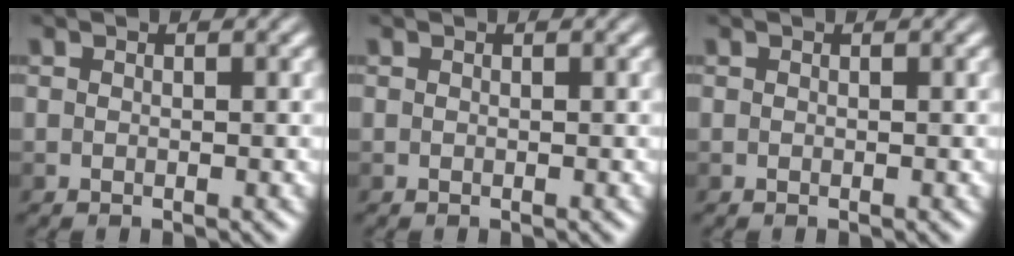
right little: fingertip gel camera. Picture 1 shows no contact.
{"total": 0.0}
{"total": 0.0}